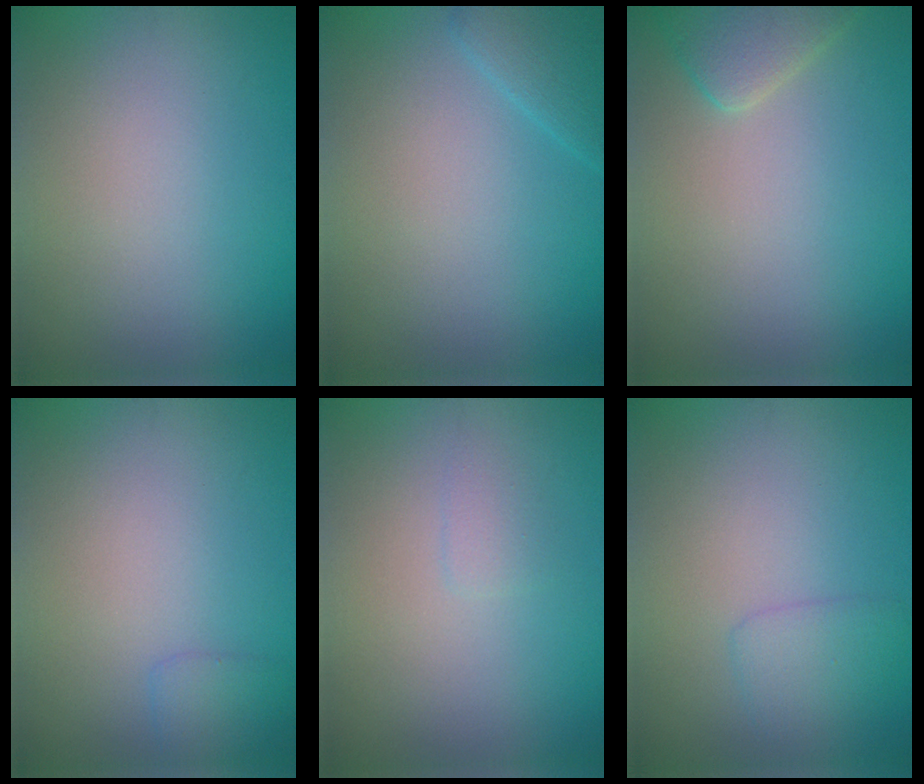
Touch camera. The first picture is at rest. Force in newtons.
{"total": 2.2, "press": 2.2, "slide": 0.1}
{"total": 2.9, "press": 2.9, "slide": 0.2}
{"total": 1.3, "press": 1.3, "slide": 0.0}
{"total": 0.9, "press": 0.9, "slide": 0.1}
{"total": 1.8, "press": 1.8, "slide": 0.1}